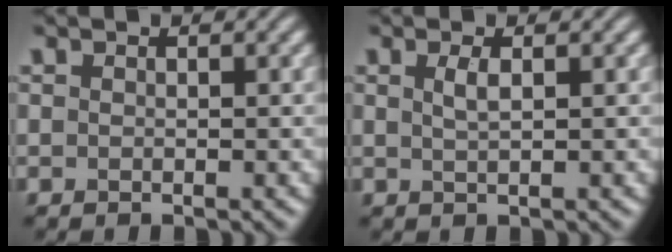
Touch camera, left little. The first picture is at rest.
{"total": 1.4, "force": [0.5, 0.4, 1.2], "torque": [-0.025, 0.003, 0.008]}